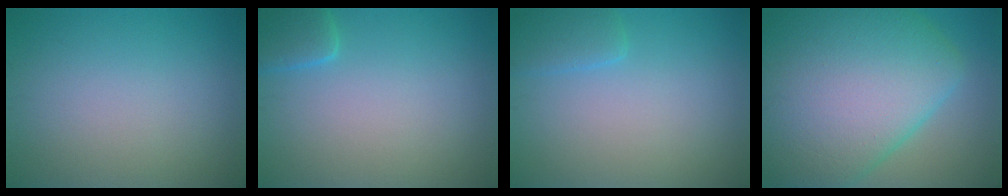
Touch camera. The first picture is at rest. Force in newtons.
{"total": 2.3, "press": 2.3, "slide": 0.2}
{"total": 1.9, "press": 1.8, "slide": 0.3}
{"total": 14.7, "press": 14.7, "slide": 0.4}